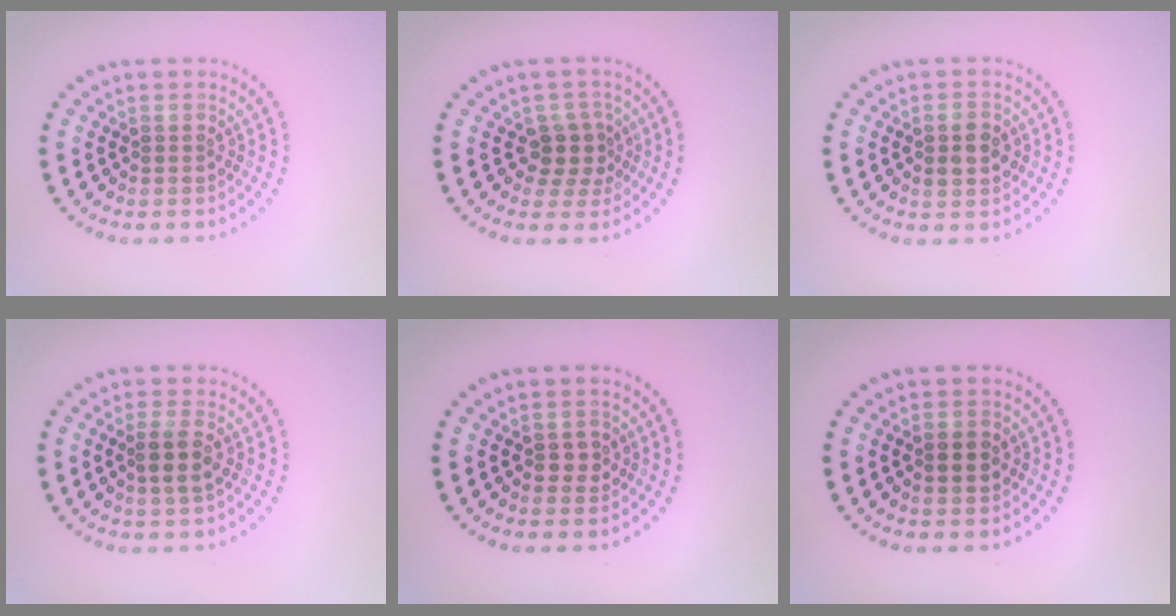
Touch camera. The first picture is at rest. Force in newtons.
{"total": 2.5, "press": 2.0, "slide": 1.6}
{"total": 2.8, "press": 2.8, "slide": 0.1}
{"total": 2.4, "press": 2.2, "slide": 1.0}
{"total": 1.6, "press": 1.5, "slide": 0.4}
{"total": 1.8, "press": 1.8, "slide": 0.1}